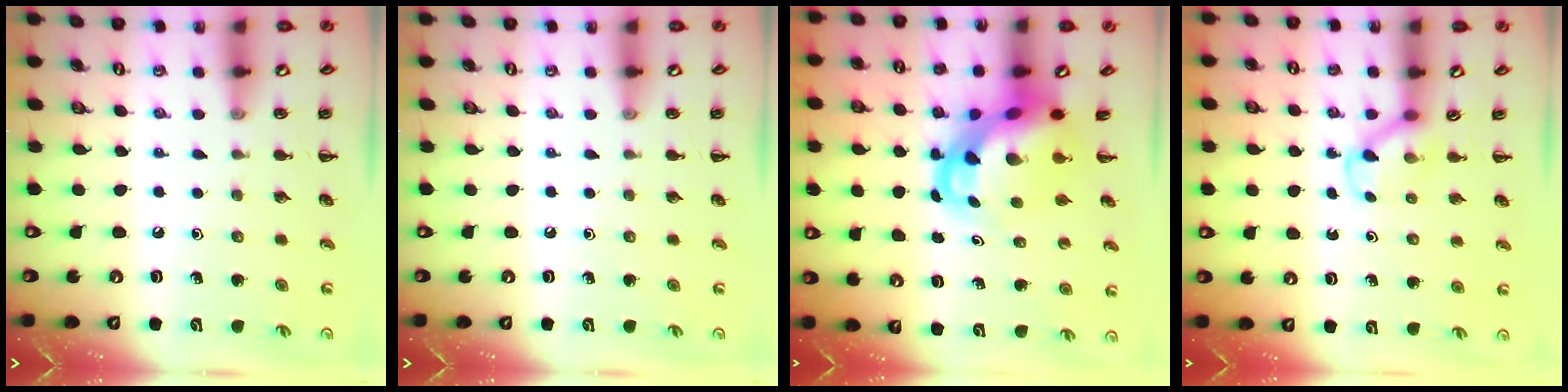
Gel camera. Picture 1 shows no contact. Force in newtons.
{"total": 0.0}
{"total": 6.1, "press": 5.9, "slide": 1.4}
{"total": 3.2, "press": 3.0, "slide": 1.1}